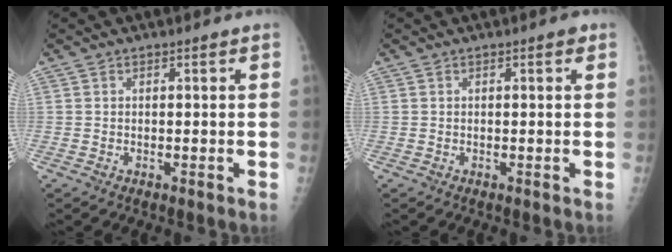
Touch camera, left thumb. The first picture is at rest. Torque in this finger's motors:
{"motor_torque": [0.24, 0.26, 0.06, -0.09, 0.00]}